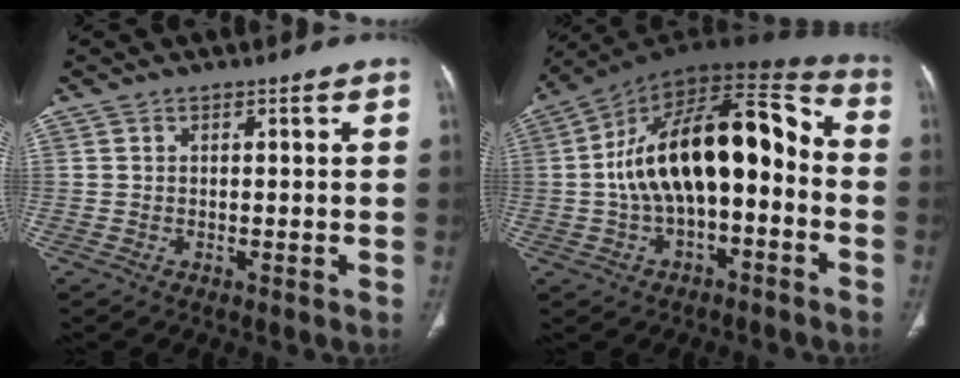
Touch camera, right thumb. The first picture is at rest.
{"total": 21.3, "force": [-1.7, 10.7, 18.3], "torque": [-0.292, 0.060, -0.029]}